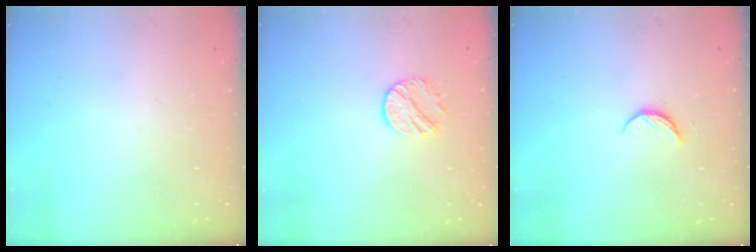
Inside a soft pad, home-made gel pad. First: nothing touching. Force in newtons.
{"total": 8.3, "press": 8.3, "slide": 0.3}
{"total": 5.1, "press": 5.1, "slide": 0.6}